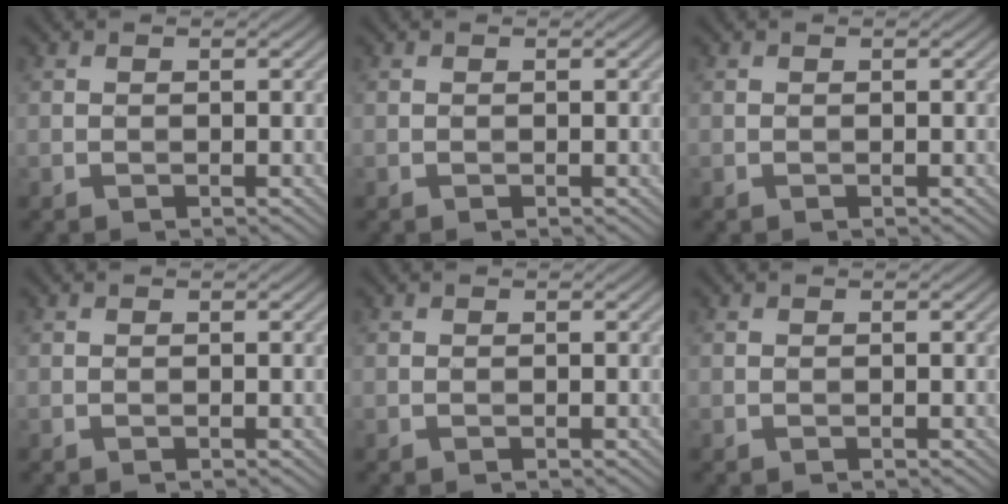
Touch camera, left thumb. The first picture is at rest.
{"total": 0.0}
{"total": 0.0}
{"total": 0.0}
{"total": 0.0}
{"total": 0.0}